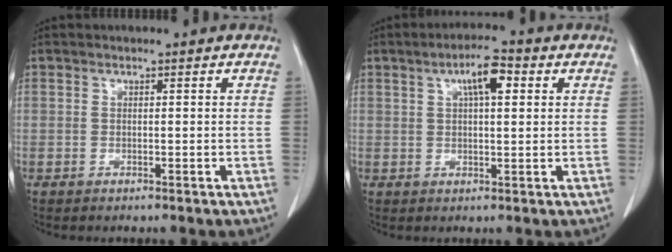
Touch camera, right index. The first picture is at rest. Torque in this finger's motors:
{"motor_torque": [0.60, 0.15, 0.19, 0.09]}